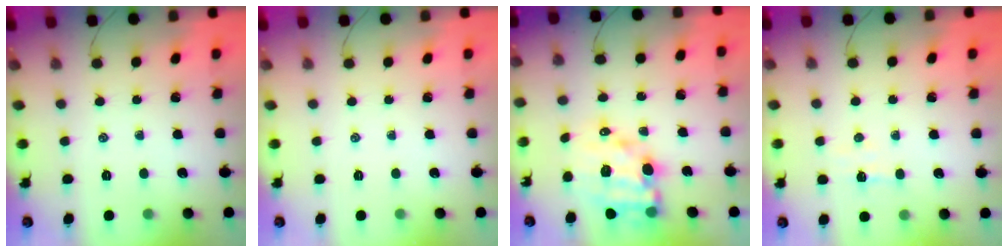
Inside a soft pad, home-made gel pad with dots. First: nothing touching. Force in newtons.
{"total": 0.0}
{"total": 12.5, "press": 11.9, "slide": 3.6}
{"total": 5.1, "press": 4.9, "slide": 1.2}